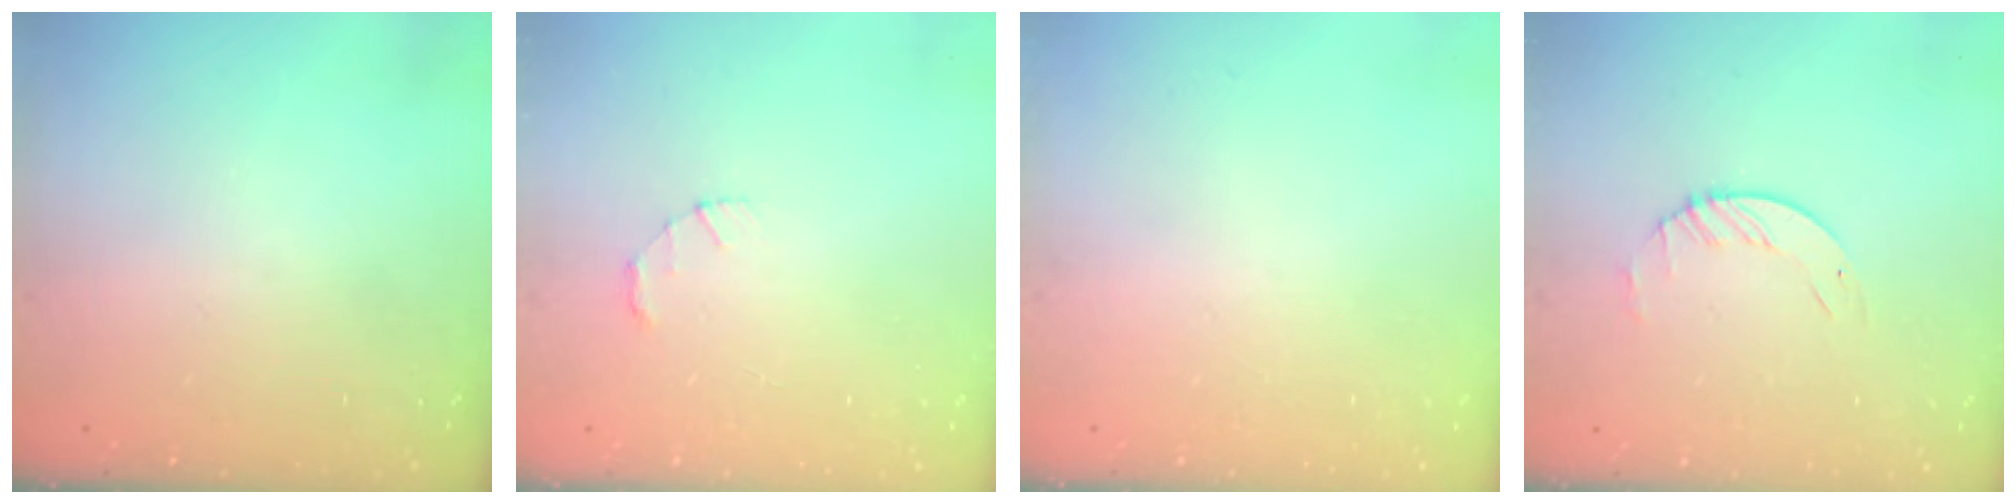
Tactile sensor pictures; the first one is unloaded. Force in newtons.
{"total": 1.4, "press": 1.3, "slide": 0.3}
{"total": 0.0}
{"total": 1.6, "press": 1.6, "slide": 0.2}